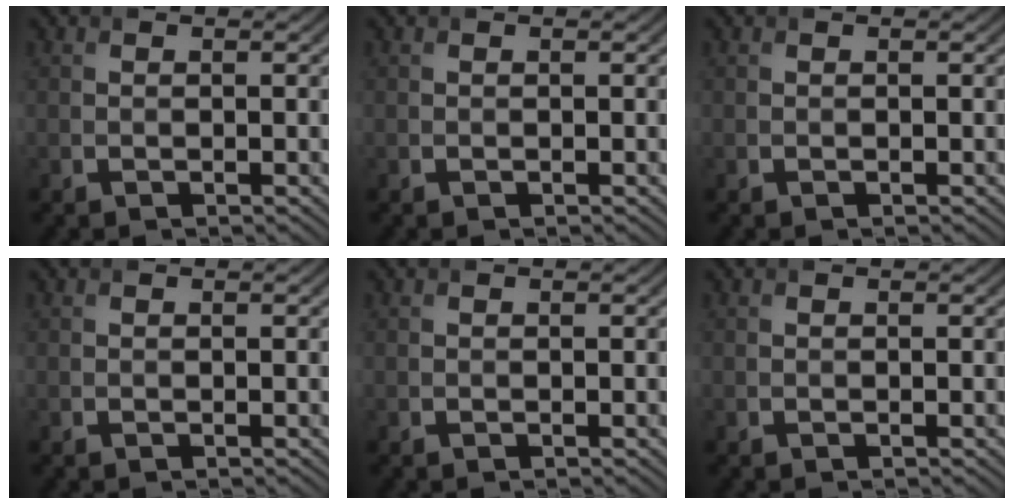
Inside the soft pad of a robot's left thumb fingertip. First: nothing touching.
{"total": 0.0}
{"total": 0.0}
{"total": 0.0}
{"total": 0.0}
{"total": 0.0}